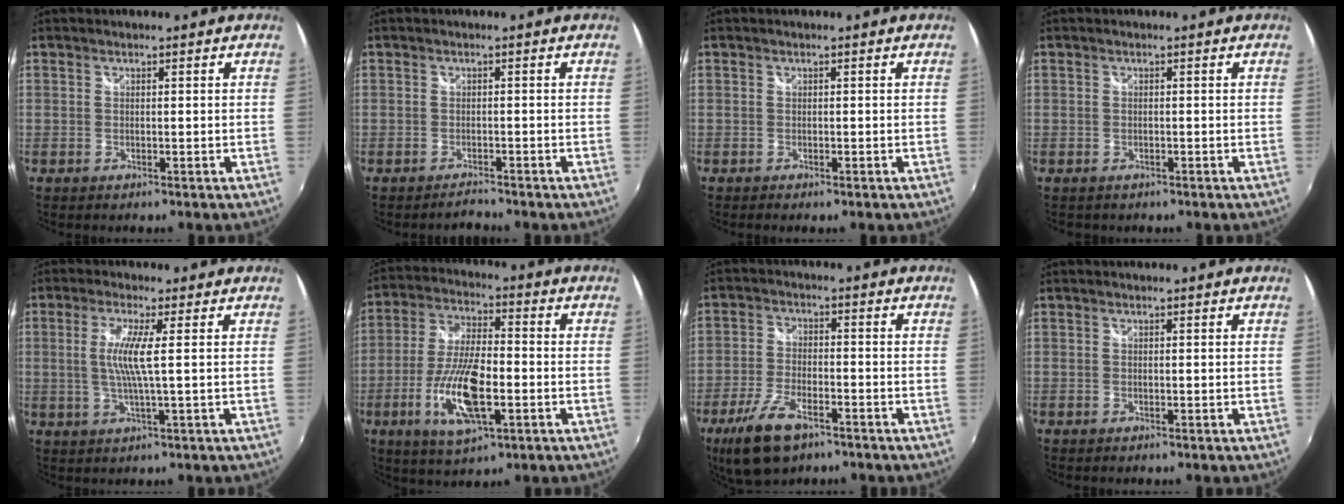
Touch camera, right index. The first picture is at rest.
{"total": 1.6, "force": [-1.5, 0.4, -0.1], "torque": [-0.003, 0.001, -0.028]}
{"total": 0.6, "force": [-0.4, 0.3, 0.2], "torque": [-0.007, -0.004, -0.010]}
{"total": 0.9, "force": [-0.5, 0.8, 0.2], "torque": [-0.007, -0.001, -0.004]}
{"total": 5.8, "force": [0.6, -0.5, 5.8], "torque": [-0.121, -0.006, 0.012]}
{"total": 14.2, "force": [-4.6, 4.8, 12.5], "torque": [-0.260, -0.011, -0.085]}
{"total": 10.7, "force": [-6.7, 4.5, 6.9], "torque": [-0.165, -0.018, -0.125]}
{"total": 0.0}